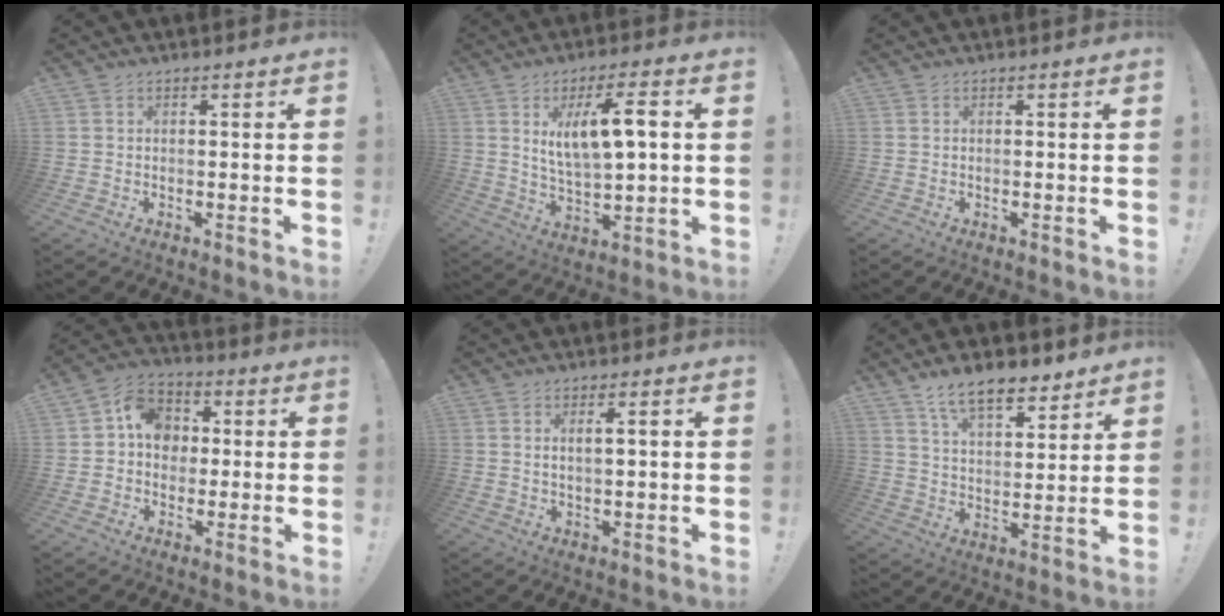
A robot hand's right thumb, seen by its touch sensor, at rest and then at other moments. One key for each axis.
{"total": 11.7, "fx": 3.5, "fy": 3.4, "fz": 10.7, "tx": -0.168, "ty": -0.008, "tz": 0.056}
{"total": 0.0}
{"total": 11.3, "fx": 1.3, "fy": 9.9, "fz": 5.3, "tx": -0.069, "ty": 0.014, "tz": 0.030}
{"total": 3.0, "fx": 0.7, "fy": 0.7, "fz": 2.8, "tx": -0.040, "ty": -0.005, "tz": 0.008}
{"total": 11.8, "fx": 8.9, "fy": 4.5, "fz": 6.4, "tx": -0.108, "ty": -0.047, "tz": 0.160}